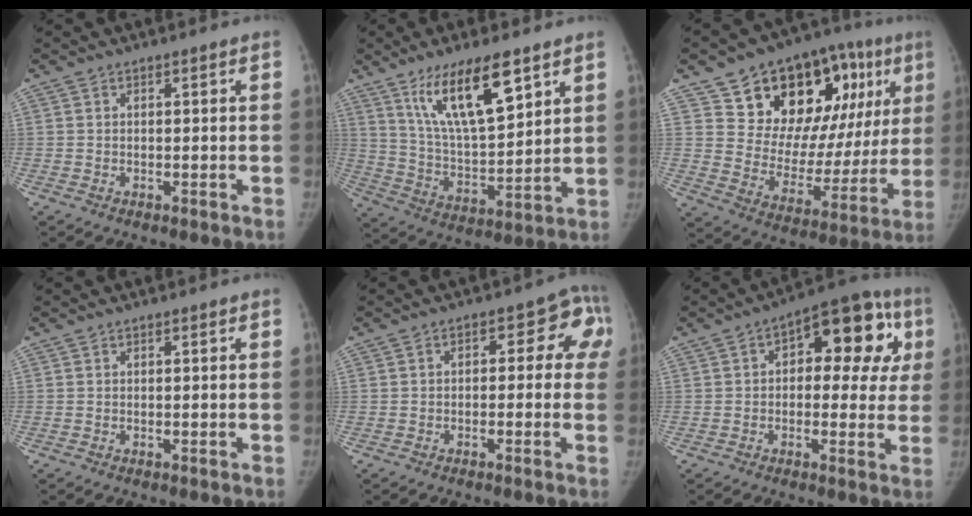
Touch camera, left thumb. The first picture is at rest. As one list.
[{"total": 16.2, "force": [9.4, 5.1, 12.2], "torque": [-0.189, -0.047, 0.180]}, {"total": 25.8, "force": [11.7, 14.4, 17.9], "torque": [-0.198, -0.010, 0.187]}, {"total": 0.0}, {"total": 7.5, "force": [0.1, 4.5, 5.9], "torque": [-0.023, 0.030, -0.011]}, {"total": 16.5, "force": [4.0, 9.0, 13.2], "torque": [-0.110, 0.029, 0.041]}]